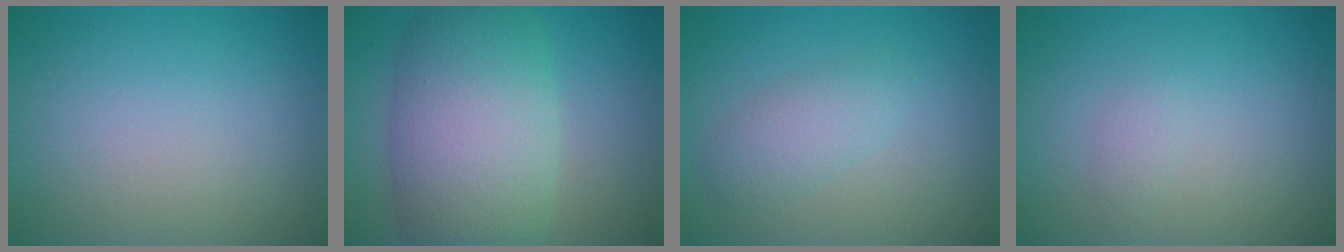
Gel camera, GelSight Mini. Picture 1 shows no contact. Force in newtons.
{"total": 10.1, "press": 10.0, "slide": 0.6}
{"total": 2.4, "press": 2.4, "slide": 0.2}
{"total": 0.9, "press": 0.9, "slide": 0.0}